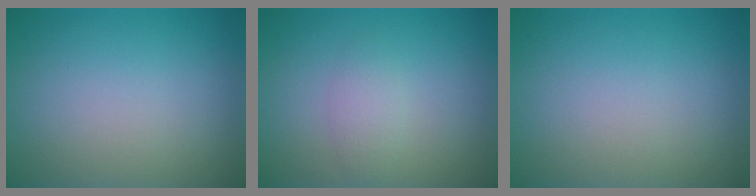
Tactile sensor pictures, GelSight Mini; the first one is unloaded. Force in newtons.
{"total": 1.5, "press": 1.5, "slide": 0.0}
{"total": 0.0}